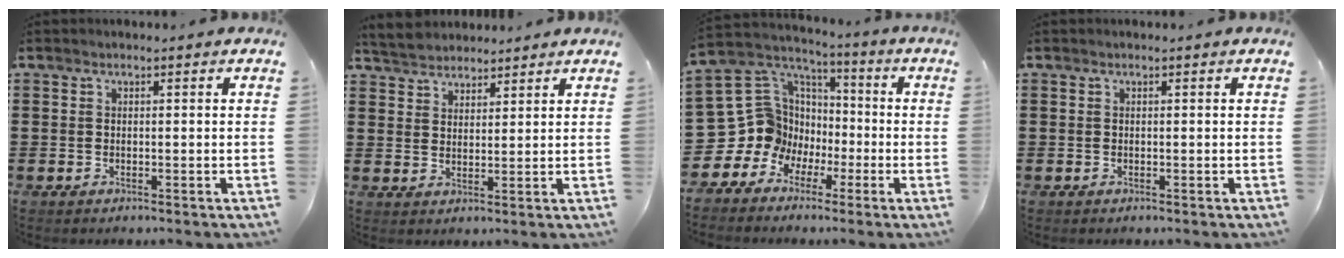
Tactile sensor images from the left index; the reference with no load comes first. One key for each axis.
{"total": 4.0, "fx": 3.8, "fy": 1.2, "fz": 0.2, "tx": -0.020, "ty": -0.004, "tz": 0.072}
{"total": 10.0, "fx": -1.9, "fy": 9.9, "fz": 0.5, "tx": -0.074, "ty": -0.028, "tz": -0.019}
{"total": 0.0}